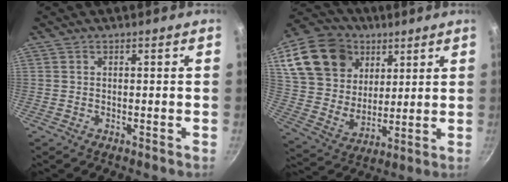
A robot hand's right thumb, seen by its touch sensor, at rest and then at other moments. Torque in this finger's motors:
{"motor_torque": [-0.60, 2.88, 0.63, -0.22, 0.14]}